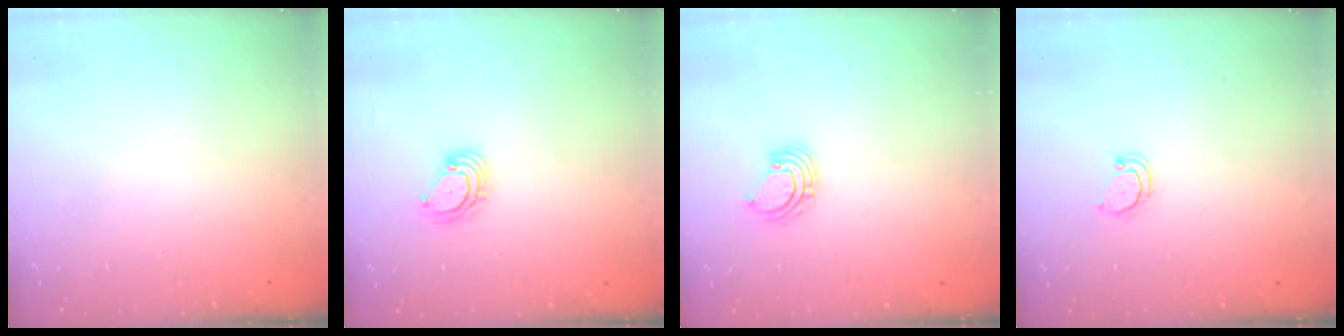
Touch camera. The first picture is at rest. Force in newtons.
{"total": 3.3, "press": 3.3, "slide": 0.3}
{"total": 2.2, "press": 2.2, "slide": 0.2}
{"total": 3.2, "press": 3.2, "slide": 0.3}